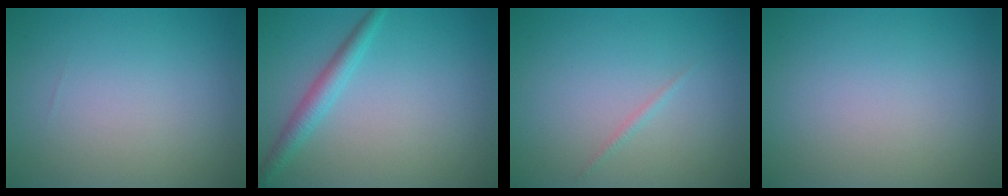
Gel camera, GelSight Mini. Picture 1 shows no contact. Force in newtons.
{"total": 2.3, "press": 2.3, "slide": 0.1}
{"total": 0.6, "press": 0.6, "slide": 0.0}
{"total": 0.0}